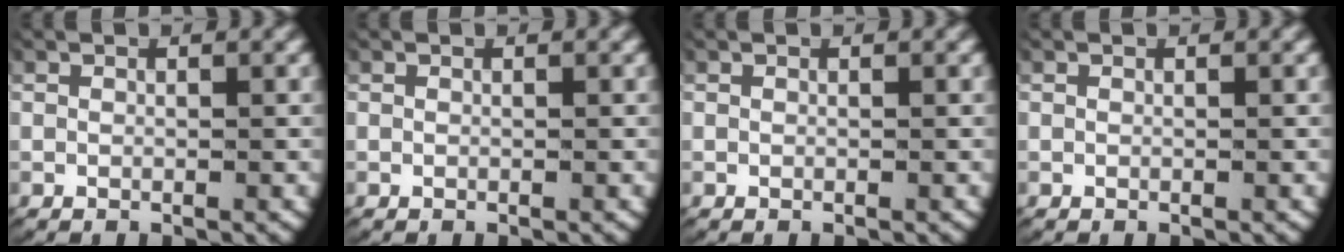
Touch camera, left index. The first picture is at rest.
{"total": 0.0}
{"total": 0.0}
{"total": 0.0}